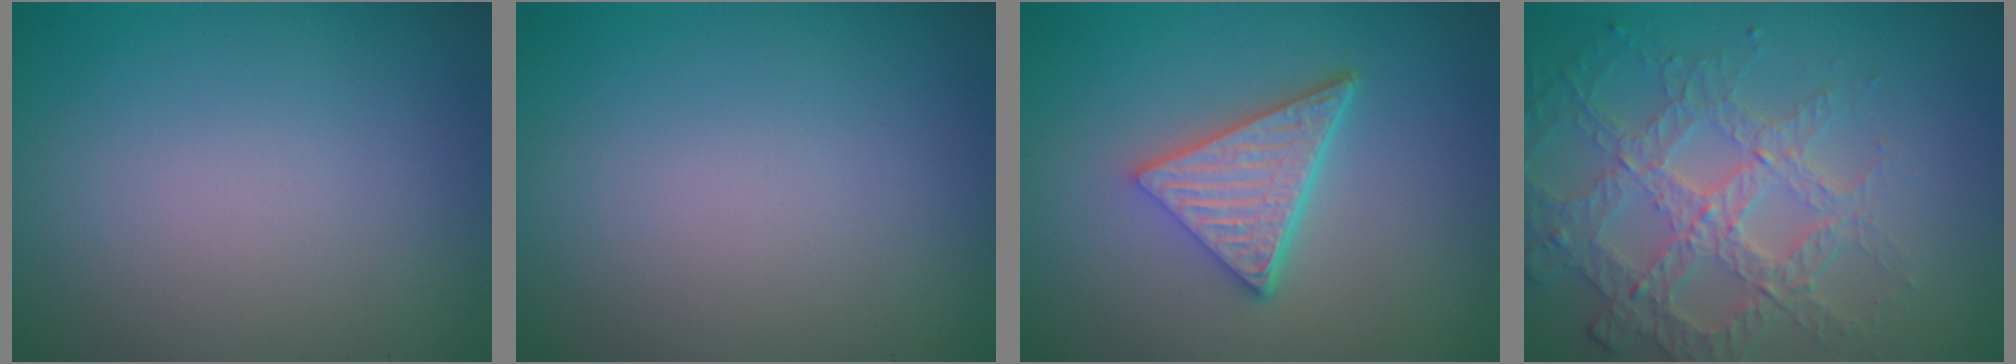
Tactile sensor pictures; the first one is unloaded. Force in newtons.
{"total": 0.0}
{"total": 5.2, "press": 3.6, "slide": 3.7}
{"total": 4.0, "press": 4.0, "slide": 0.3}